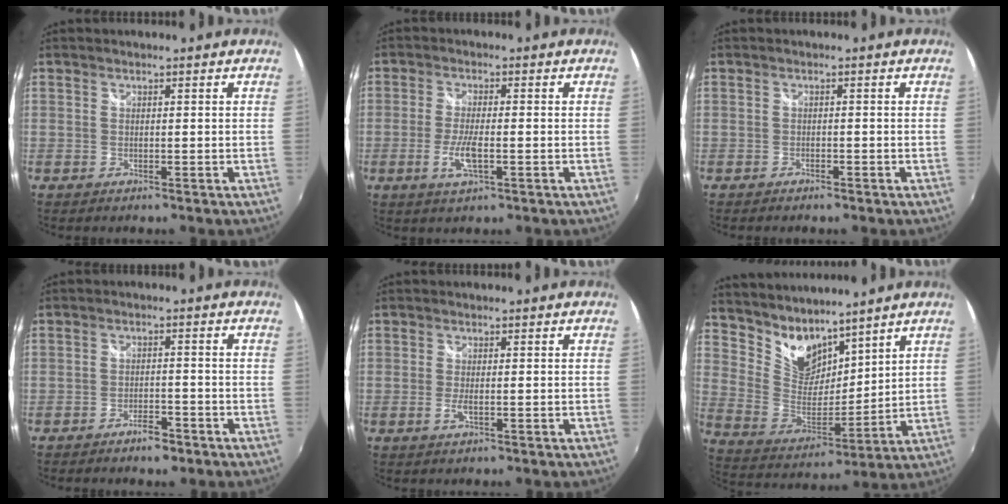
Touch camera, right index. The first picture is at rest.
{"total": 5.3, "force": [-1.7, 1.1, 4.9], "torque": [-0.105, -0.009, -0.033]}
{"total": 1.3, "force": [-1.1, 0.4, 0.4], "torque": [-0.012, -0.002, -0.021]}
{"total": 3.7, "force": [-2.9, 1.4, 1.9], "torque": [-0.044, -0.001, -0.045]}
{"total": 2.0, "force": [-0.6, 0.3, 1.9], "torque": [-0.039, -0.004, -0.010]}
{"total": 12.3, "force": [9.9, 6.2, 3.9], "torque": [-0.091, 0.002, 0.204]}